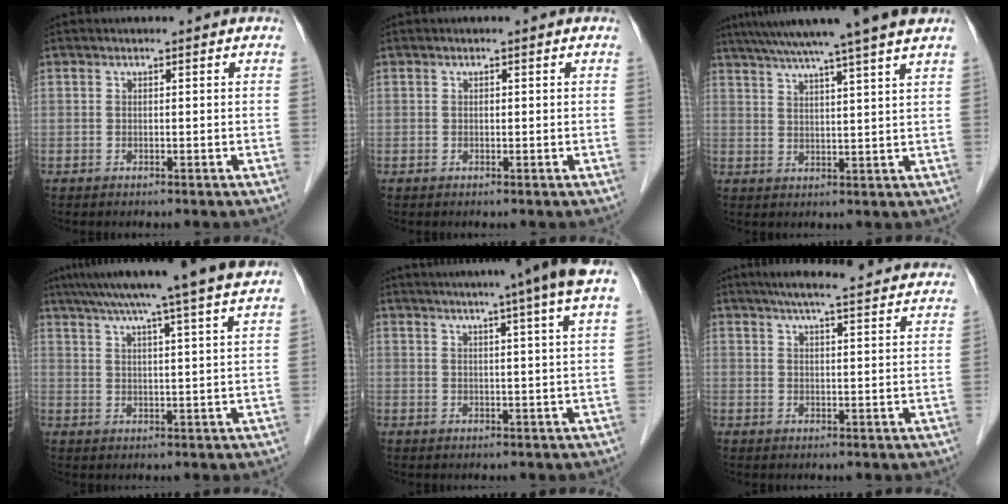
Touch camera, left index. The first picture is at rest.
{"total": 0.0}
{"total": 14.2, "force": [11.6, -1.7, 7.9], "torque": [-0.132, 0.013, 0.159]}
{"total": 15.3, "force": [12.6, -1.6, 8.6], "torque": [-0.141, 0.013, 0.170]}
{"total": 11.1, "force": [8.0, -1.9, 7.6], "torque": [-0.113, 0.011, 0.086]}
{"total": 19.2, "force": [17.5, 0.9, 7.9], "torque": [-0.114, 0.013, 0.218]}